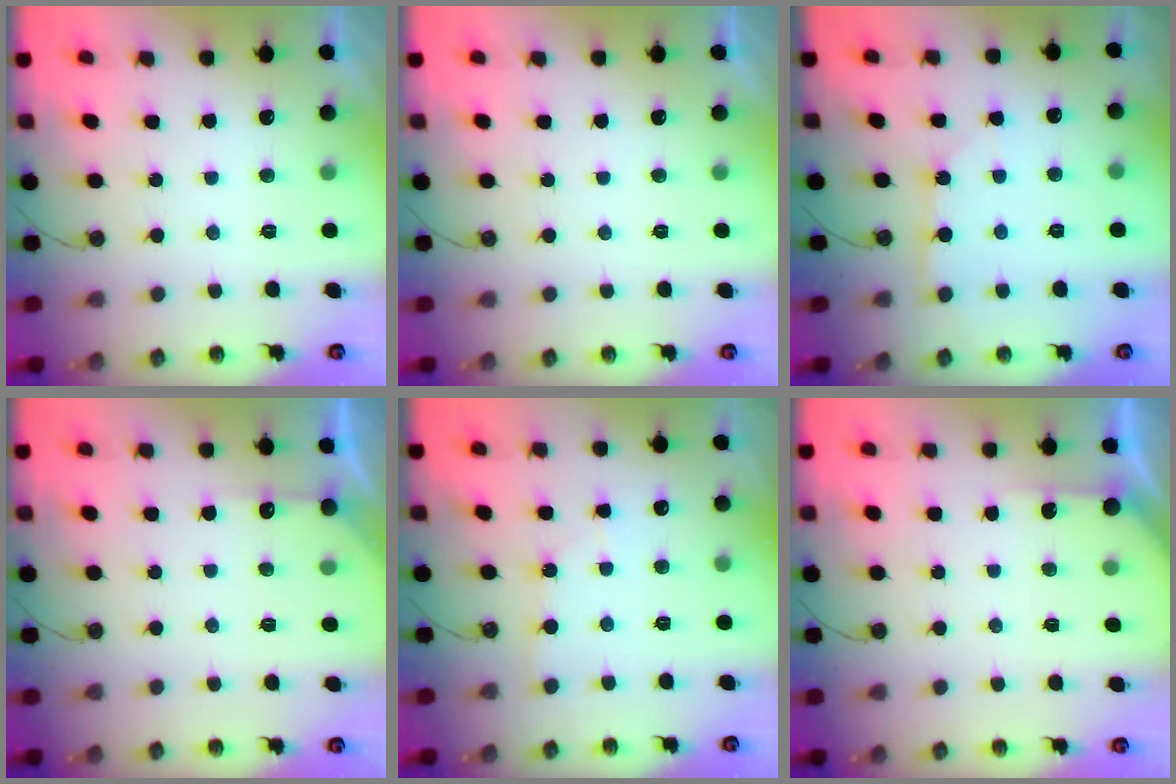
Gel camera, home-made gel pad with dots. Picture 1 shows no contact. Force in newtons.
{"total": 0.0}
{"total": 3.7, "press": 3.7, "slide": 0.2}
{"total": 4.9, "press": 4.9, "slide": 0.5}
{"total": 2.6, "press": 2.6, "slide": 0.3}
{"total": 2.7, "press": 2.7, "slide": 0.3}